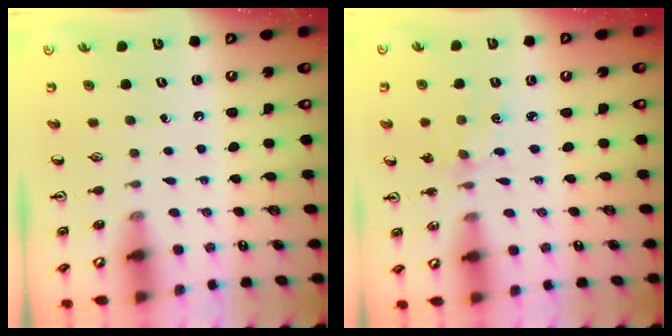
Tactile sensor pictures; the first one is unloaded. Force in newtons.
{"total": 4.0, "press": 3.9, "slide": 0.5}